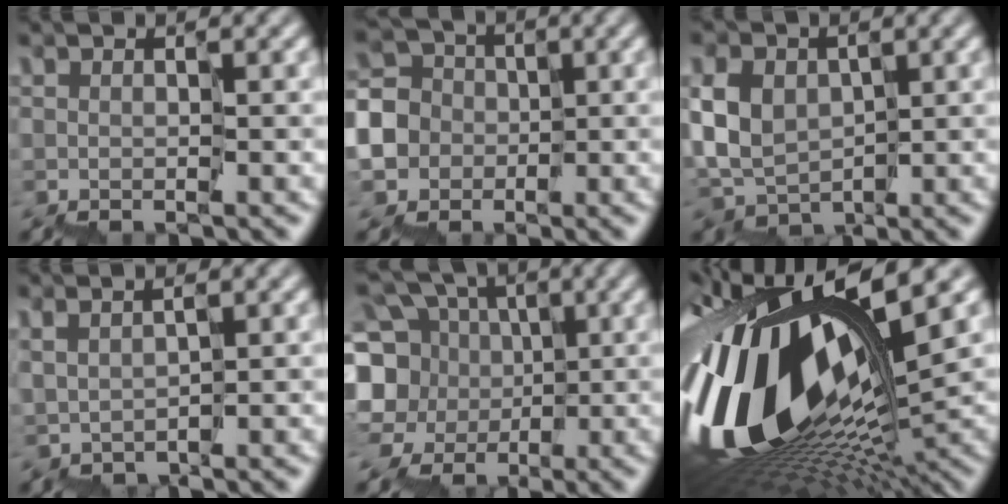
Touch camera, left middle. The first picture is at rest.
{"total": 8.8, "force": [-2.5, 8.3, 1.3], "torque": [-0.063, 0.013, -0.079]}
{"total": 3.5, "force": [0.6, 3.0, 1.7], "torque": [-0.043, 0.013, 0.005]}
{"total": 0.6, "force": [0.4, -0.1, -0.5], "torque": [0.002, 0.008, 0.009]}
{"total": 7.0, "force": [-0.3, 6.4, 2.6], "torque": [-0.073, 0.019, -0.014]}
{"total": 17.8, "force": [1.5, 7.7, 16.0], "torque": [-0.330, -0.034, 0.043]}